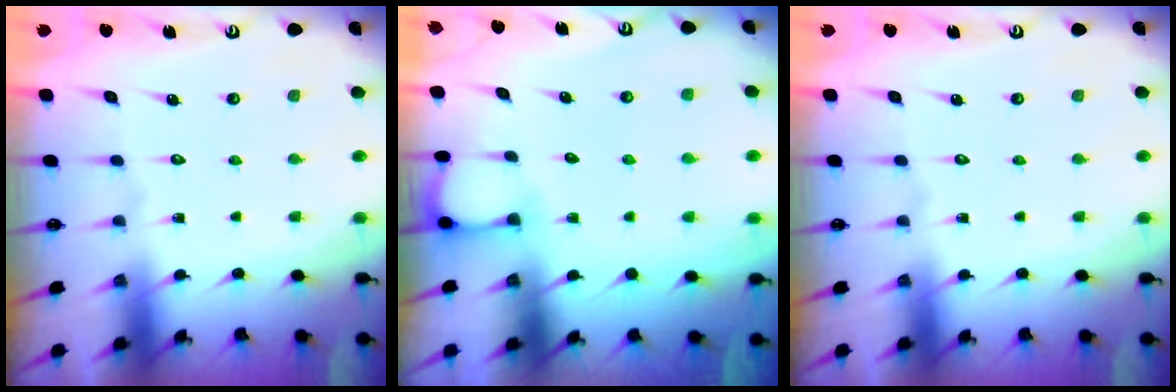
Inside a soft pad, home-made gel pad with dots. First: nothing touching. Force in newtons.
{"total": 2.7, "press": 2.7, "slide": 0.3}
{"total": 0.0}